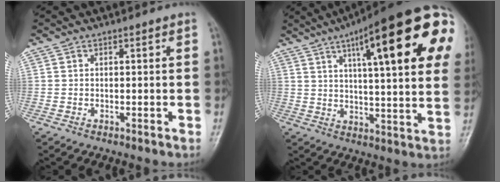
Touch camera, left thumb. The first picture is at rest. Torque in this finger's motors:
{"motor_torque": [2.51, 2.50, 1.93, -0.84, 0.25]}